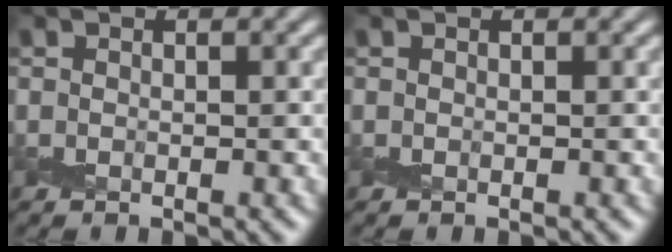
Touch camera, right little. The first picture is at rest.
{"total": 0.0}